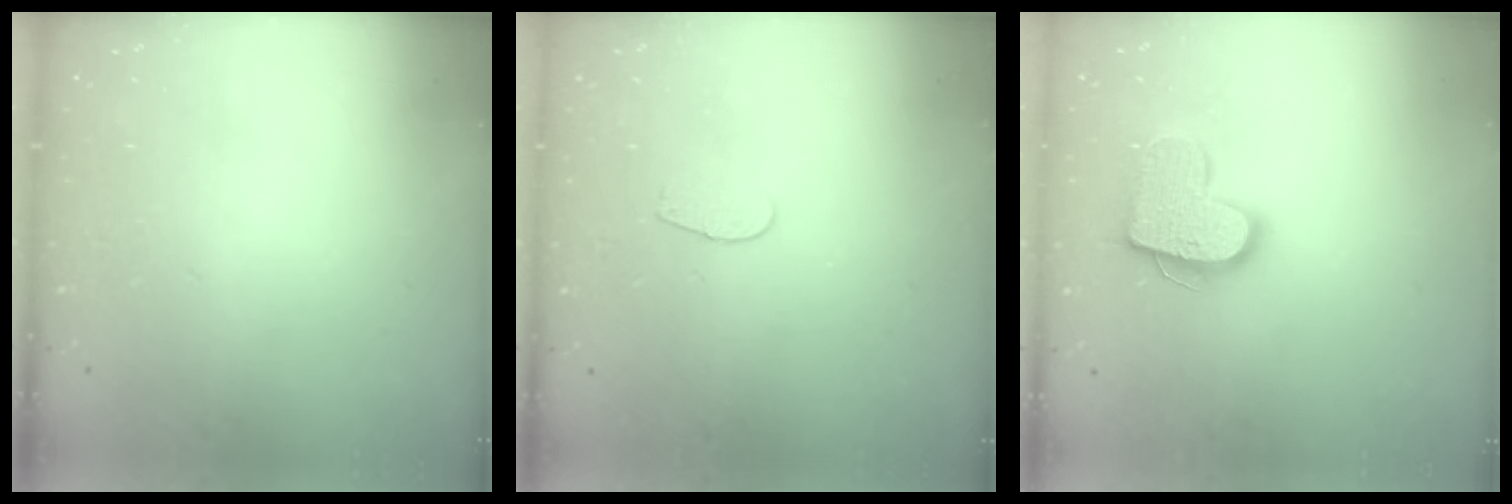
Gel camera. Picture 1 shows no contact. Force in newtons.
{"total": 3.2, "press": 3.2, "slide": 0.3}
{"total": 14.5, "press": 14.5, "slide": 0.9}